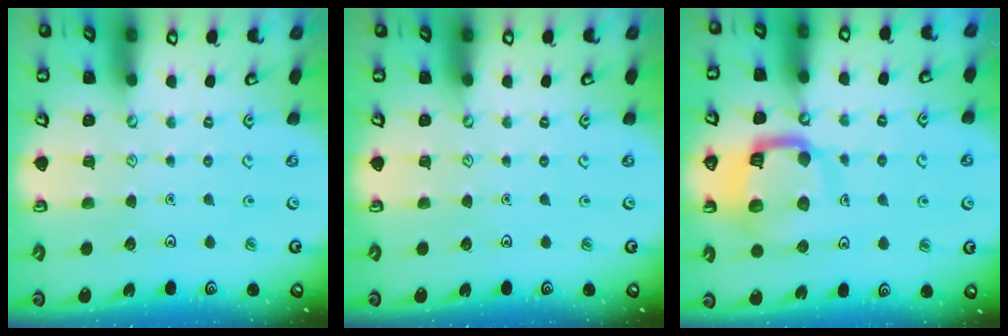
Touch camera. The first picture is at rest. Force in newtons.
{"total": 0.0}
{"total": 13.4, "press": 13.3, "slide": 1.6}